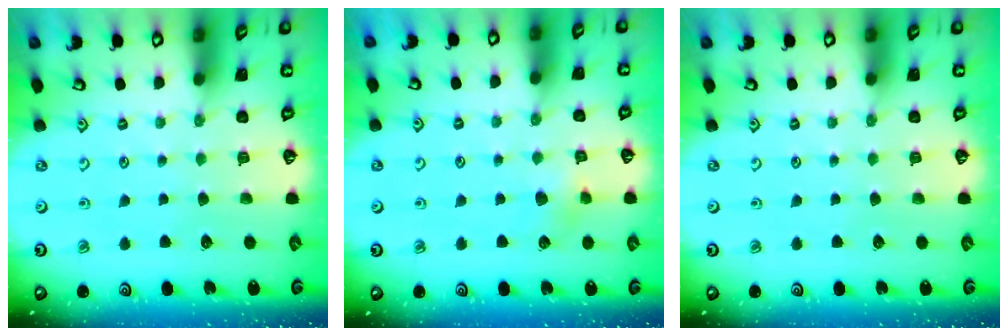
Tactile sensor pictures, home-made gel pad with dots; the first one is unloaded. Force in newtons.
{"total": 5.6, "press": 5.6, "slide": 0.4}
{"total": 0.0}